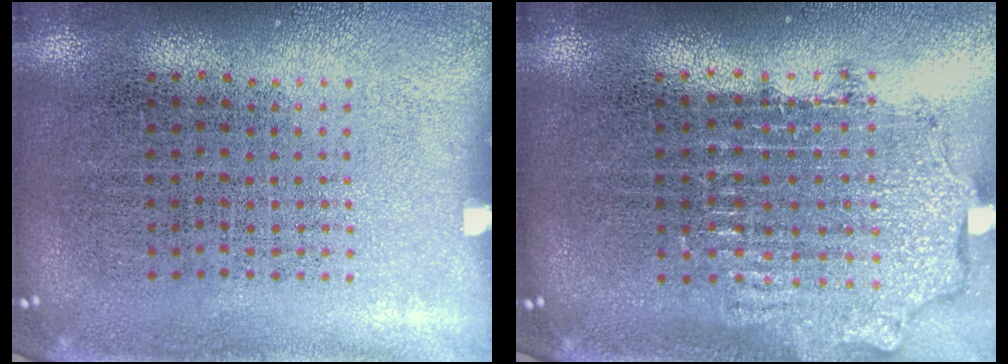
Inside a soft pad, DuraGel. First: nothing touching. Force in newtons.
{"total": 1.9, "press": 1.5, "slide": 1.1}